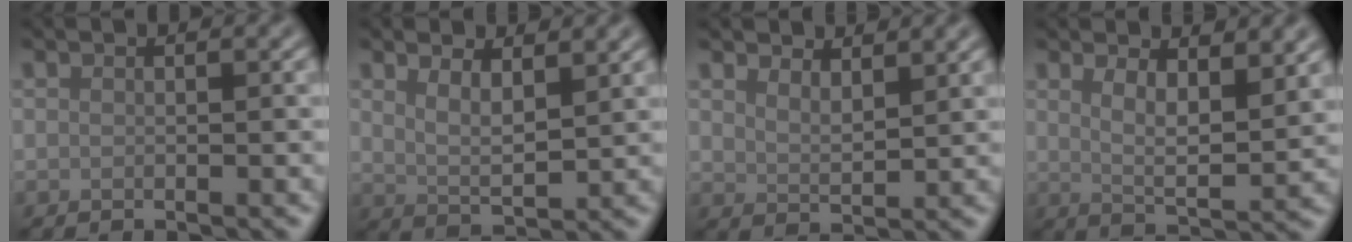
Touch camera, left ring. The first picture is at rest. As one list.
[{"total": 3.6, "force": [2.2, 1.4, 2.5], "torque": [-0.051, -0.008, 0.043]}, {"total": 3.0, "force": [2.5, 1.0, 1.2], "torque": [-0.025, 0.000, 0.045]}, {"total": 5.4, "force": [2.8, 1.8, 4.3], "torque": [-0.067, -0.010, 0.049]}]